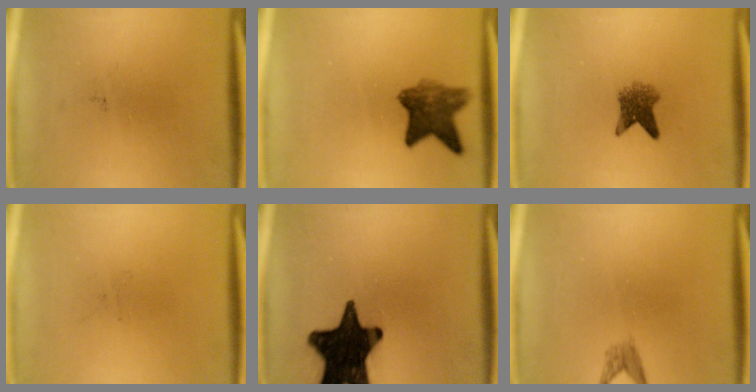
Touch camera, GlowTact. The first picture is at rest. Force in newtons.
{"total": 7.1}
{"total": 4.0}
{"total": 0.0}
{"total": 18.8}
{"total": 1.4}